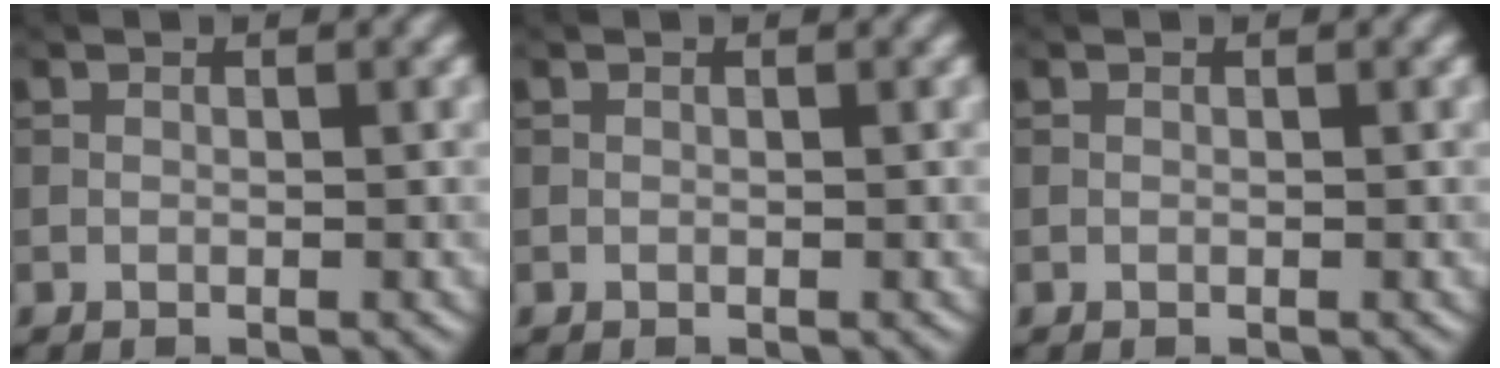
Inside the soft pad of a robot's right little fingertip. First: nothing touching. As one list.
[{"total": 0.0}, {"total": 0.0}]